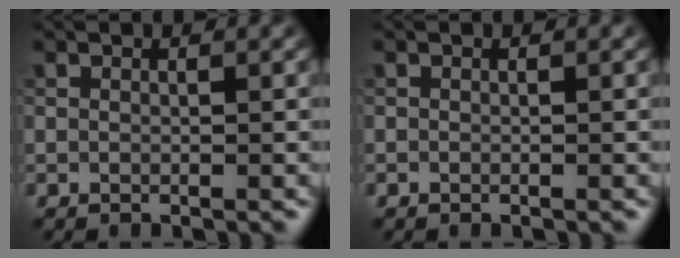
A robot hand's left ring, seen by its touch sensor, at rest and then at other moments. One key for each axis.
{"total": 0.0}